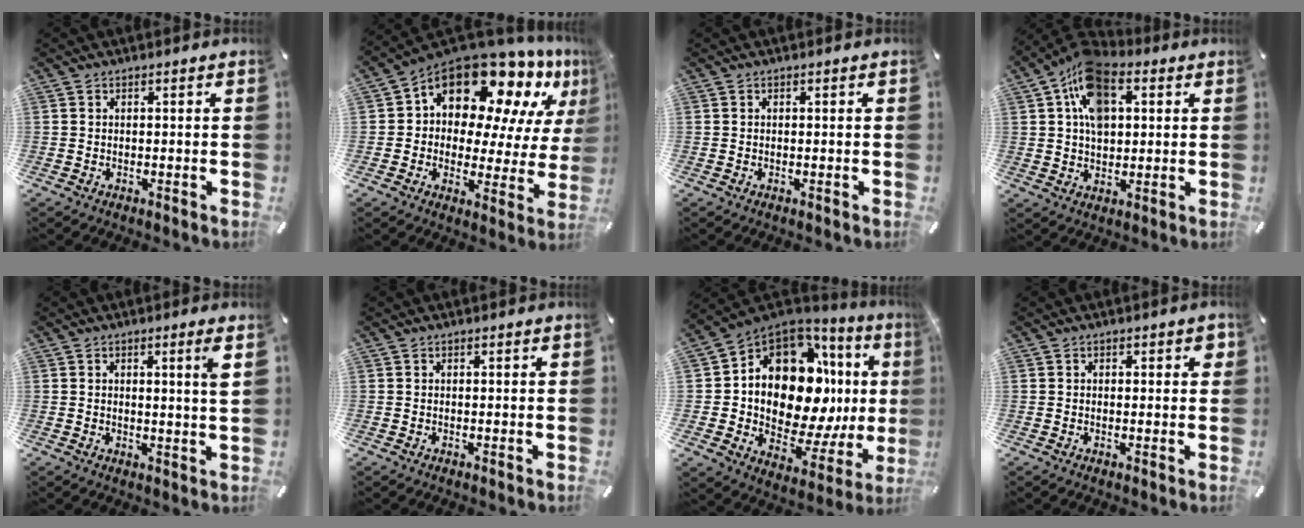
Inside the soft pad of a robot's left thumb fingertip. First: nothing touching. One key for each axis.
{"total": 15.9, "fx": 11.6, "fy": 8.3, "fz": 7.0, "tx": -0.119, "ty": -0.103, "tz": 0.198}
{"total": 0.0}
{"total": 12.8, "fx": 3.9, "fy": 8.8, "fz": 8.5, "tx": -0.153, "ty": -0.004, "tz": 0.070}
{"total": 3.7, "fx": 1.3, "fy": -0.1, "fz": 3.5, "tx": -0.058, "ty": -0.007, "tz": 0.017}
{"total": 0.0}
{"total": 17.9, "fx": 4.2, "fy": 11.4, "fz": 13.2, "tx": -0.249, "ty": -0.069, "tz": 0.065}
{"total": 1.5, "fx": 0.2, "fy": 0.9, "fz": 1.2, "tx": -0.007, "ty": -0.001, "tz": -0.001}